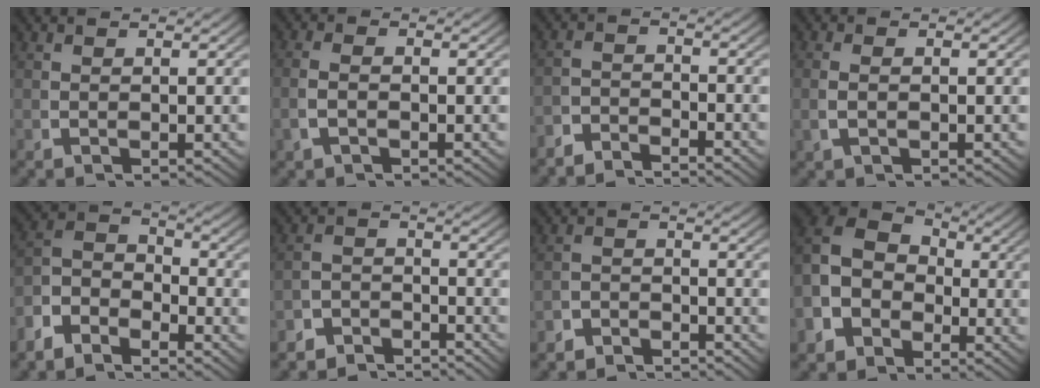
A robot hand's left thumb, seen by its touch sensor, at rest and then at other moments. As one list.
[{"total": 1.4, "force": [-0.5, 0.7, 1.1], "torque": [-0.031, 0.003, -0.010]}, {"total": 3.2, "force": [-3.2, 0.5, -0.1], "torque": [0.013, -0.007, -0.064]}, {"total": 1.1, "force": [-0.2, 0.5, 1.0], "torque": [-0.027, 0.003, -0.001]}, {"total": 6.6, "force": [-0.3, 5.0, 4.3], "torque": [-0.072, 0.001, -0.026]}, {"total": 4.6, "force": [-4.4, 1.2, 0.5], "torque": [0.007, -0.016, -0.078]}, {"total": 3.6, "force": [-3.5, 0.6, -0.1], "torque": [0.012, -0.010, -0.063]}, {"total": 9.2, "force": [1.0, 7.4, 5.4], "torque": [-0.117, -0.005, 0.014]}]